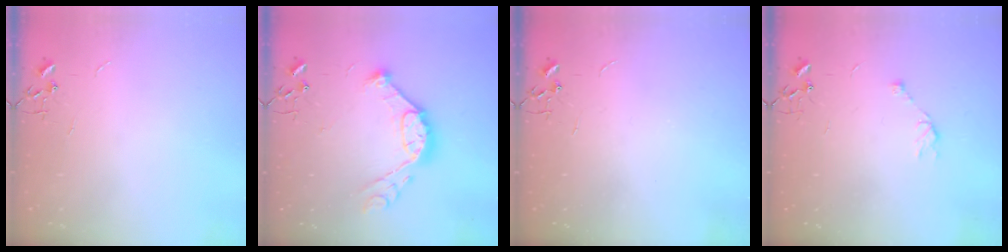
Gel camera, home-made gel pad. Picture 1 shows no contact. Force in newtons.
{"total": 13.3, "press": 13.3, "slide": 0.2}
{"total": 0.0}
{"total": 5.8, "press": 5.7, "slide": 1.2}